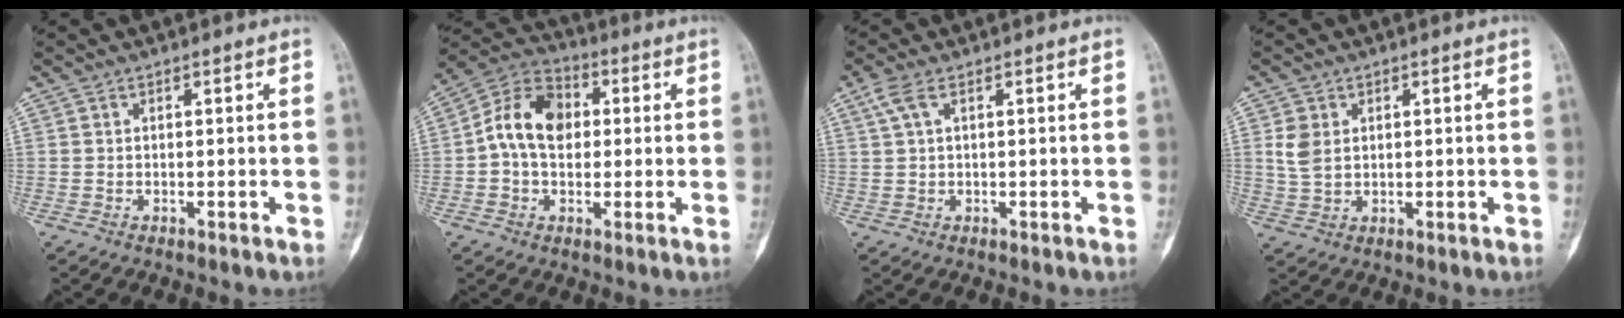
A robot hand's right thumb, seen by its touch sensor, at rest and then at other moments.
{"total": 10.6, "force": [1.1, 8.3, 6.4], "torque": [-0.102, 0.030, 0.007]}
{"total": 3.2, "force": [1.5, 1.1, 2.6], "torque": [-0.073, 0.013, 0.037]}
{"total": 4.5, "force": [1.2, 3.3, 2.7], "torque": [-0.046, -0.001, 0.031]}